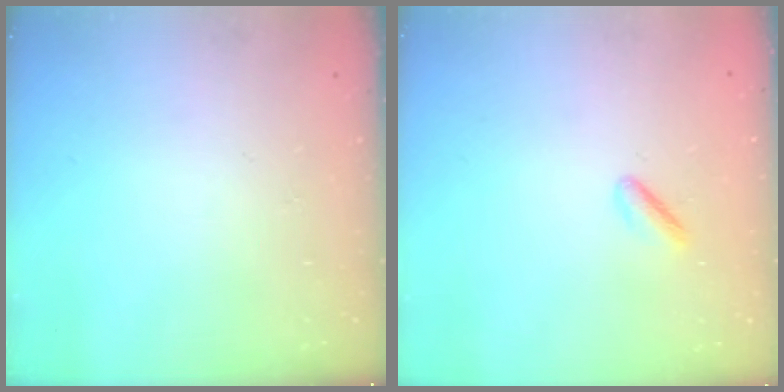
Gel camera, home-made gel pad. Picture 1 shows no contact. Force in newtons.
{"total": 1.5, "press": 1.2, "slide": 0.8}